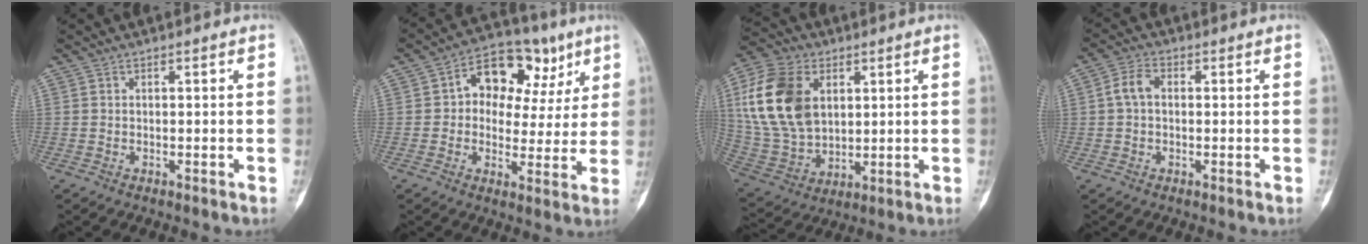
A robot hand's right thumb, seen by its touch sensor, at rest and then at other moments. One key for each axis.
{"total": 14.5, "fx": 5.0, "fy": 10.0, "fz": 9.3, "tx": -0.076, "ty": 0.014, "tz": 0.071}
{"total": 19.3, "fx": 5.0, "fy": 13.0, "fz": 13.4, "tx": -0.264, "ty": -0.006, "tz": 0.103}
{"total": 4.2, "fx": 0.3, "fy": 2.8, "fz": 3.1, "tx": -0.062, "ty": 0.014, "tz": -0.001}